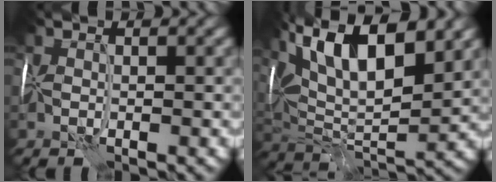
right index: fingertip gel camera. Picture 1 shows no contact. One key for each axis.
{"total": 14.0, "fx": 6.6, "fy": 5.5, "fz": 11.1, "tx": -0.199, "ty": 0.020, "tz": 0.115}